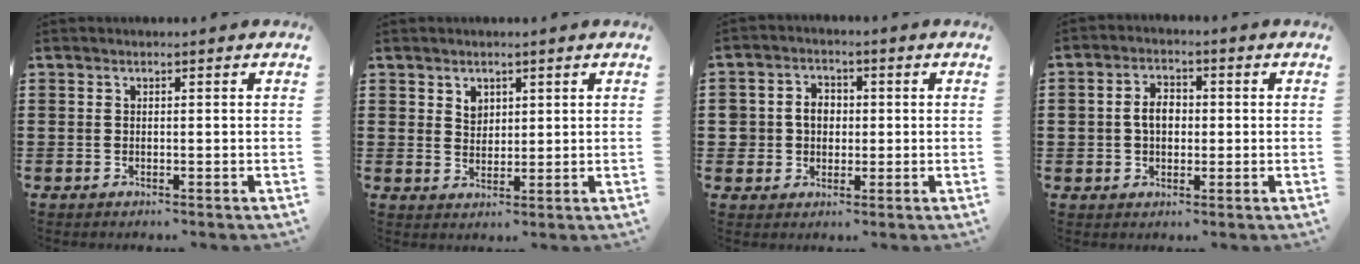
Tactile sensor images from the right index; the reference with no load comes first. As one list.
[{"total": 2.5, "force": [1.6, 1.7, 0.7], "torque": [-0.020, 0.005, 0.031]}, {"total": 4.1, "force": [0.1, 3.9, 1.4], "torque": [-0.044, 0.013, -0.002]}, {"total": 3.7, "force": [0.0, 2.8, 2.5], "torque": [-0.056, 0.011, -0.002]}]